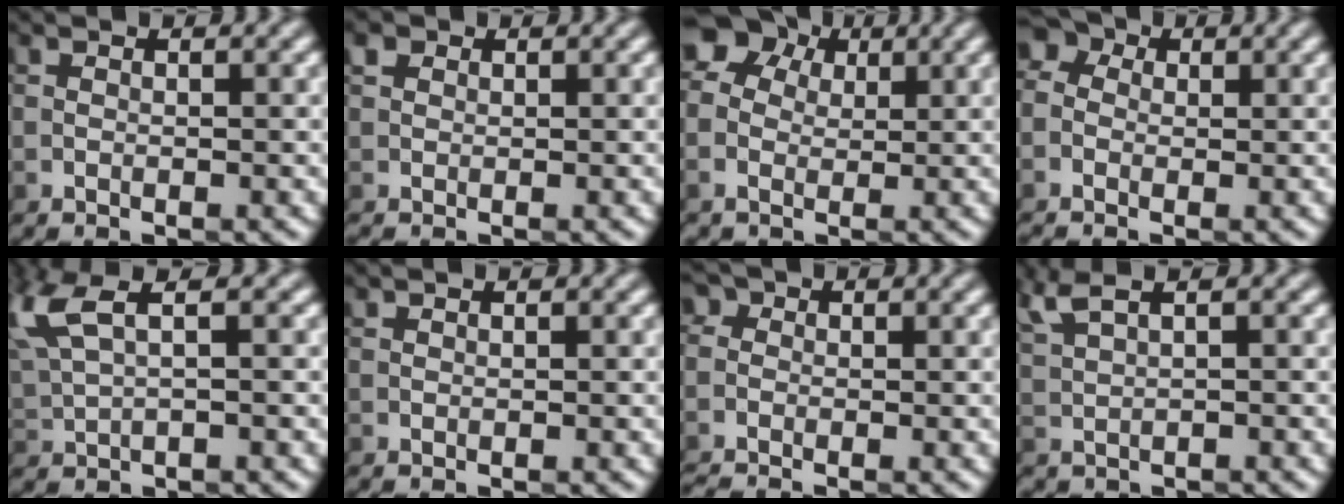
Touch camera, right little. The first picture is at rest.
{"total": 0.7, "force": [-0.1, 0.7, 0.1], "torque": [0.004, 0.006, -0.003]}
{"total": 6.0, "force": [1.8, 5.3, 2.1], "torque": [-0.036, 0.029, 0.004]}
{"total": 3.6, "force": [-0.4, 3.2, 1.7], "torque": [-0.032, 0.020, -0.027]}
{"total": 4.8, "force": [2.4, 1.5, 3.8], "torque": [-0.101, 0.015, 0.056]}
{"total": 0.0}
{"total": 2.6, "force": [-1.4, 1.8, 1.2], "torque": [-0.013, 0.011, -0.037]}
{"total": 2.5, "force": [1.9, 0.7, 1.4], "torque": [-0.029, 0.009, 0.045]}